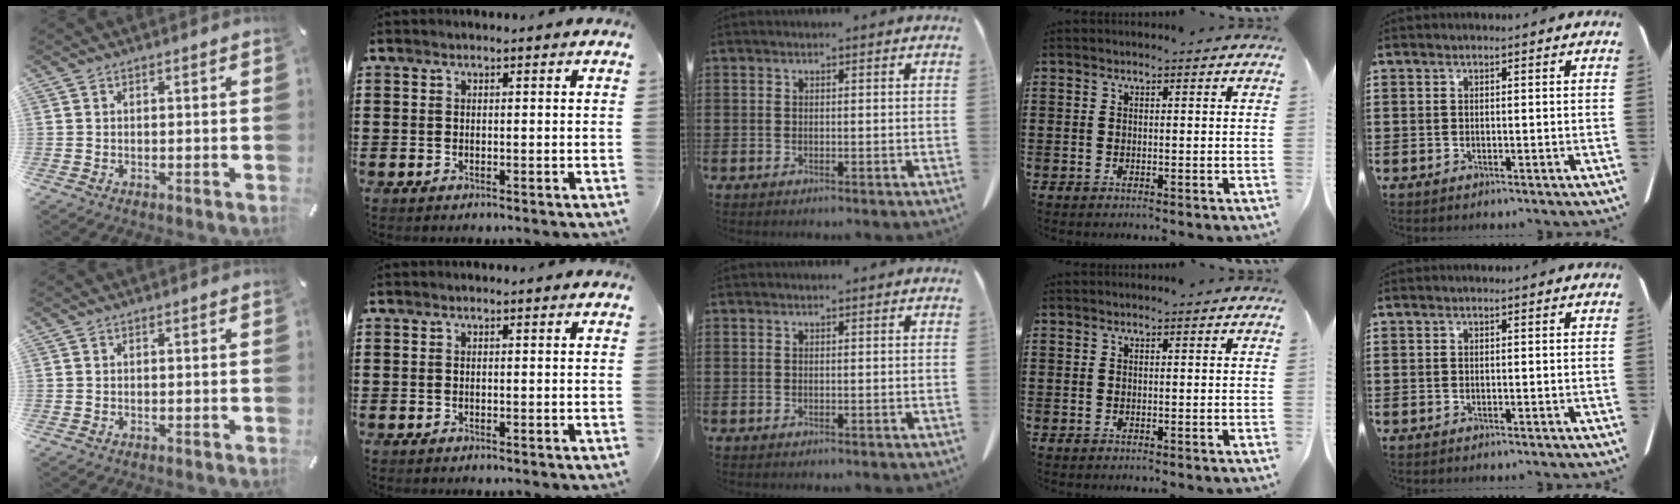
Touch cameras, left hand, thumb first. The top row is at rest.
{}